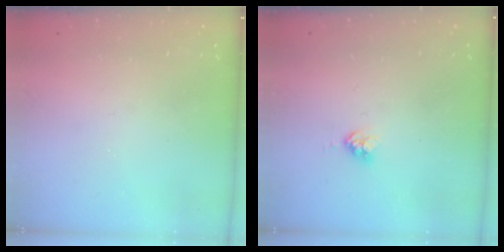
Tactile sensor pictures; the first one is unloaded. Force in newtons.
{"total": 2.4, "press": 2.3, "slide": 0.4}